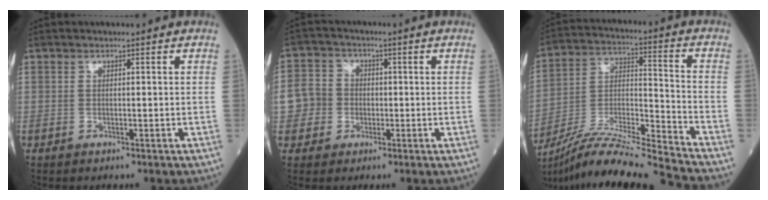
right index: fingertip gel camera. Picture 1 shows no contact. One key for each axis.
{"total": 5.2, "fx": -0.8, "fy": 5.0, "fz": 1.1, "tx": -0.027, "ty": 0.018, "tz": -0.016}
{"total": 19.1, "fx": -17.6, "fy": -2.4, "fz": 7.0, "tx": -0.135, "ty": -0.012, "tz": -0.310}